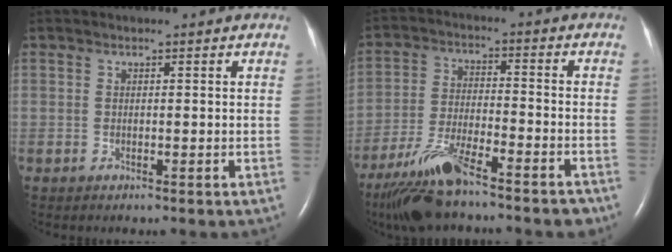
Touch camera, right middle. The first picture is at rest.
{"total": 13.4, "force": [-10.7, 2.2, 7.8], "torque": [-0.153, -0.019, -0.186]}